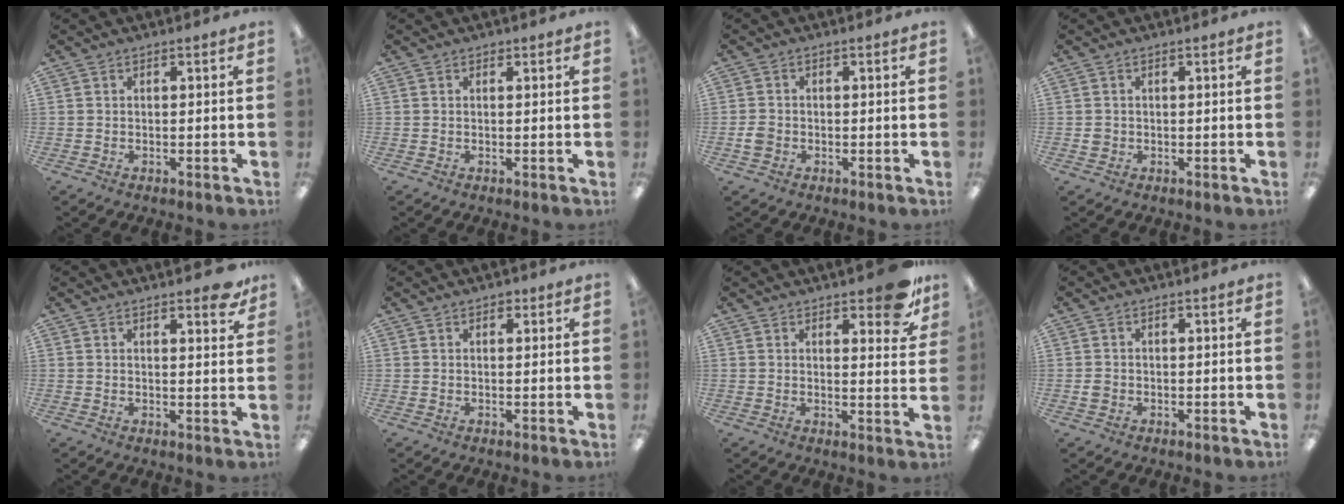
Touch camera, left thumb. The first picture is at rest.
{"total": 0.7, "force": [0.6, 0.3, 0.1], "torque": [0.005, -0.002, 0.009]}
{"total": 2.3, "force": [-0.6, 2.0, 1.1], "torque": [-0.019, 0.004, -0.011]}
{"total": 1.5, "force": [0.2, 1.5, 0.5], "torque": [-0.002, 0.002, -0.001]}
{"total": 4.5, "force": [3.6, 1.2, 2.5], "torque": [-0.026, -0.020, 0.058]}
{"total": 1.6, "force": [1.3, 0.8, 0.6], "torque": [-0.005, -0.003, 0.022]}
{"total": 9.4, "force": [6.9, 3.3, 5.5], "torque": [-0.051, -0.046, 0.114]}
{"total": 1.2, "force": [-0.1, 1.1, 0.5], "torque": [-0.010, 0.004, -0.002]}